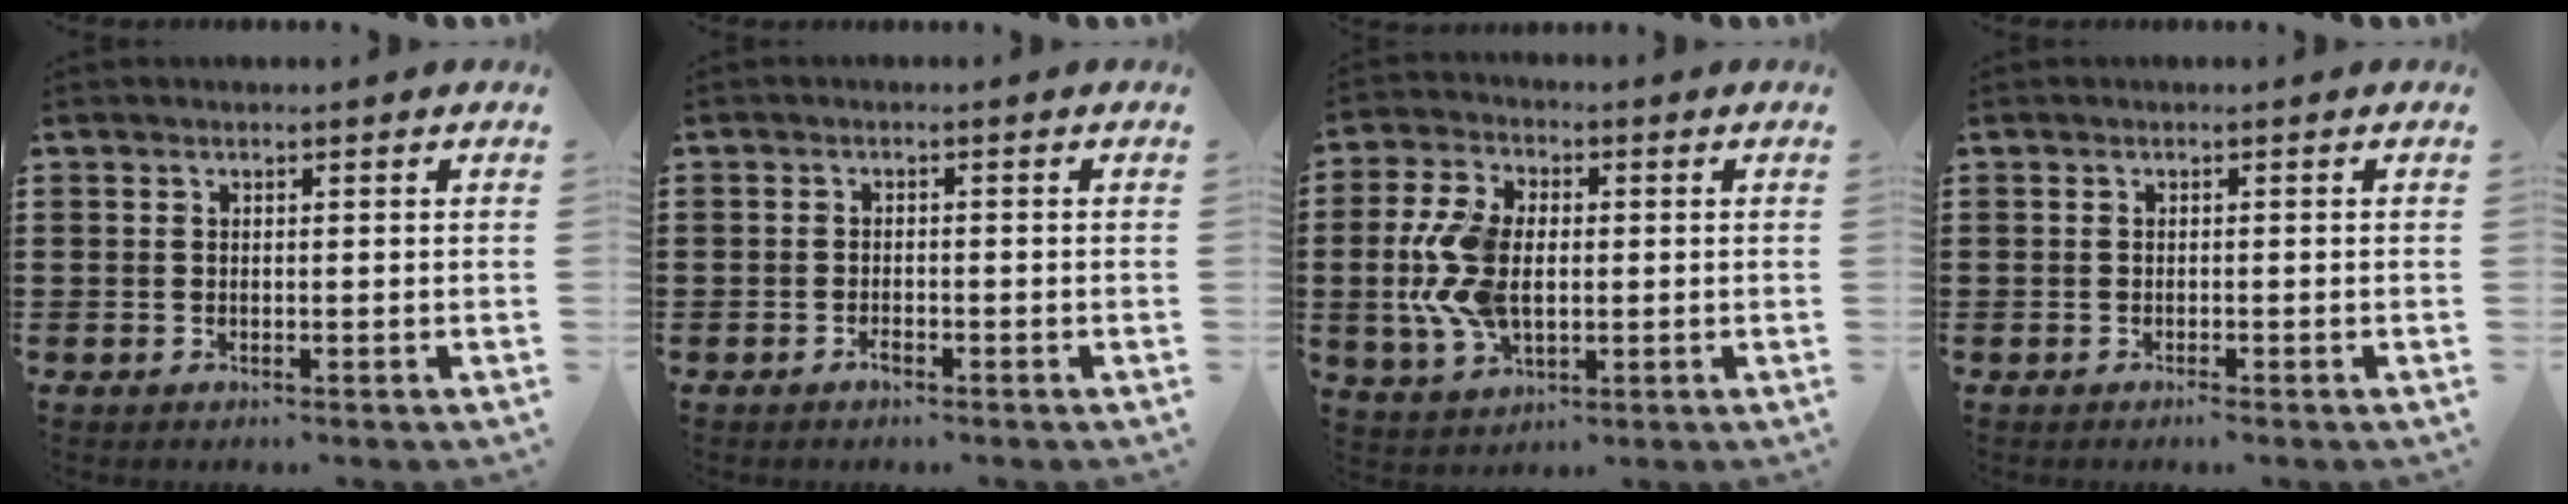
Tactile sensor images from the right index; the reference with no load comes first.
{"total": 1.3, "force": [-0.9, 0.5, 0.7], "torque": [-0.016, -0.003, -0.017]}
{"total": 10.3, "force": [-0.4, 6.2, 8.3], "torque": [-0.200, 0.003, -0.012]}
{"total": 0.6, "force": [-0.4, 0.0, 0.4], "torque": [-0.009, -0.003, -0.008]}